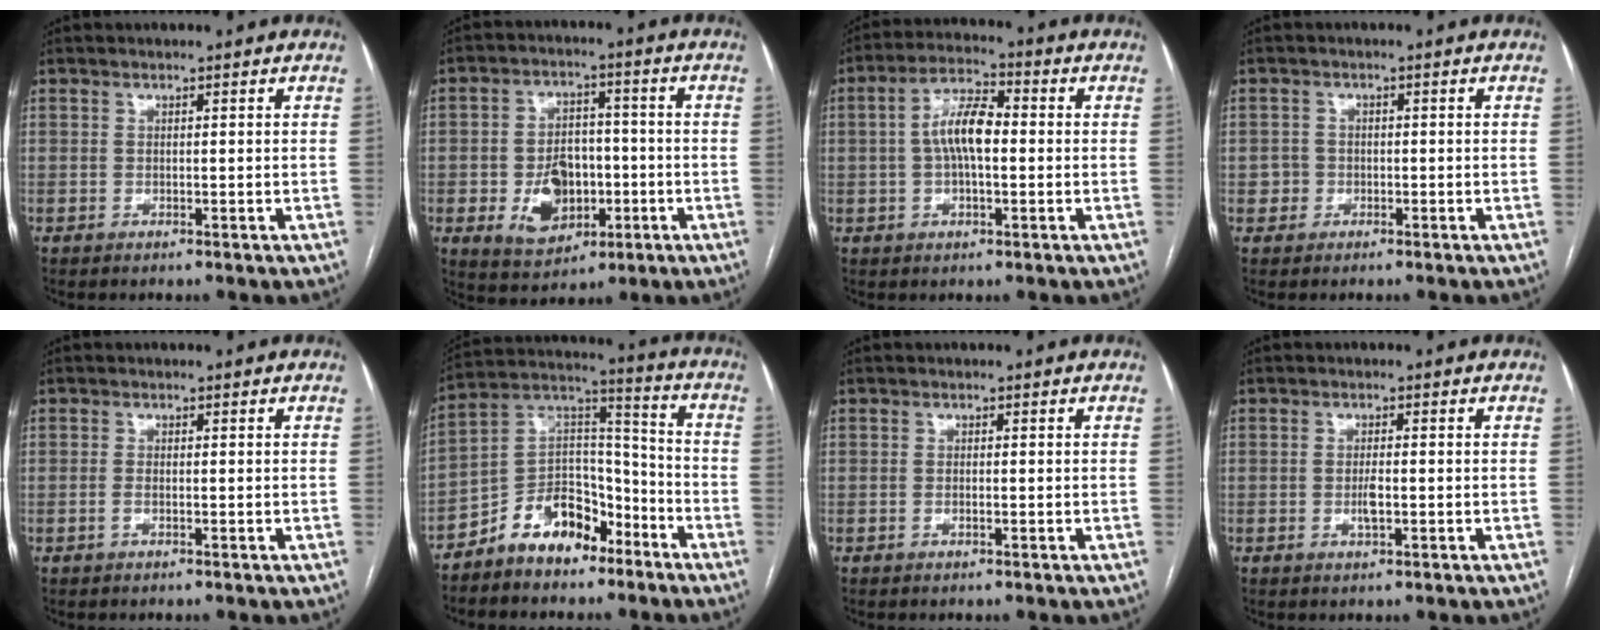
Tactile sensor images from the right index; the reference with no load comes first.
{"total": 10.0, "force": [-2.6, 6.9, 6.7], "torque": [-0.127, 0.012, -0.032]}
{"total": 7.6, "force": [0.0, 2.8, 7.1], "torque": [-0.142, 0.020, -0.004]}
{"total": 2.0, "force": [-0.7, 1.8, 0.1], "torque": [0.004, 0.010, -0.015]}
{"total": 1.1, "force": [-0.5, 0.4, 0.9], "torque": [-0.020, 0.001, -0.009]}
{"total": 12.1, "force": [-8.2, 6.6, 5.9], "torque": [-0.110, 0.040, -0.146]}
{"total": 0.9, "force": [-0.4, 0.2, 0.8], "torque": [-0.015, 0.001, -0.006]}
{"total": 2.2, "force": [-0.6, 0.5, 2.0], "torque": [-0.042, -0.001, -0.009]}